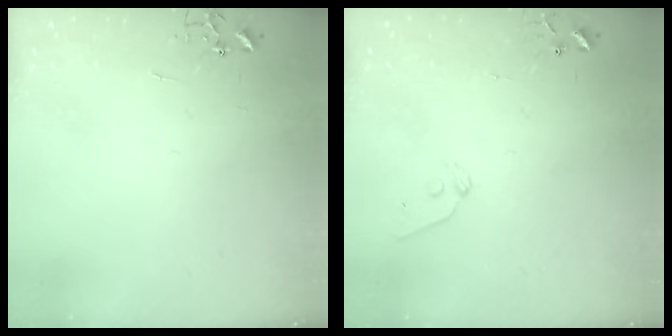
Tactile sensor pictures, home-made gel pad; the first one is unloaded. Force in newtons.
{"total": 7.2, "press": 7.2, "slide": 0.5}